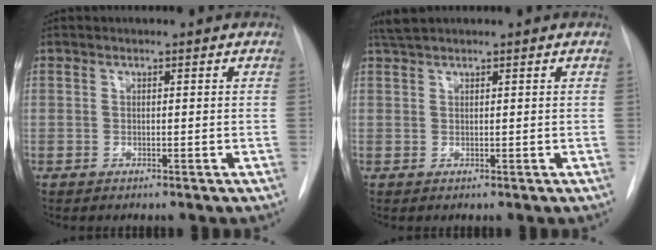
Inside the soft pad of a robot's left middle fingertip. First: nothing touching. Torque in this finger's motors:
{"motor_torque": [0.14, -0.13, -0.02, 0.00]}